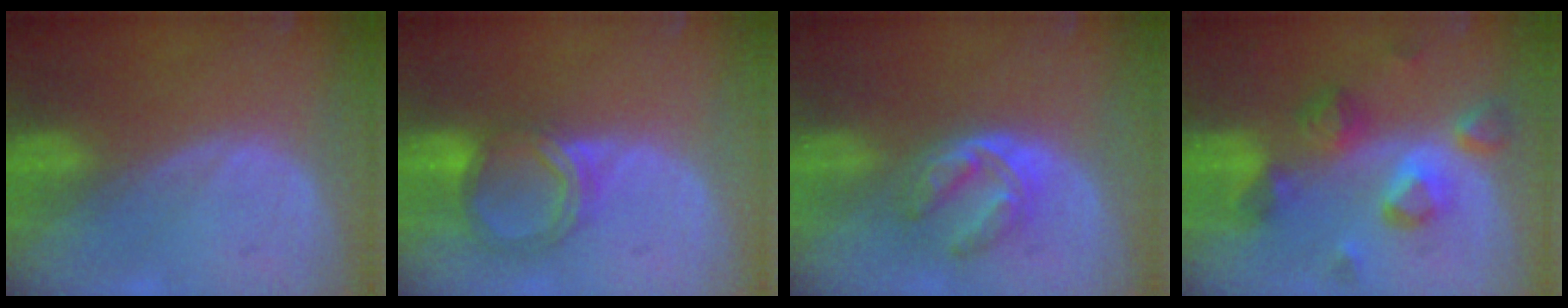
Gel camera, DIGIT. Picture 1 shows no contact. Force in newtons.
{"total": 5.4, "press": 5.3, "slide": 0.9}
{"total": 6.1, "press": 5.2, "slide": 3.2}
{"total": 8.8, "press": 7.9, "slide": 3.7}